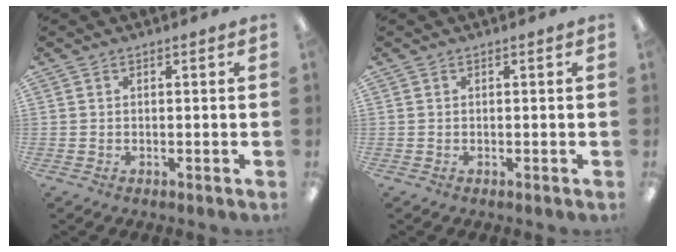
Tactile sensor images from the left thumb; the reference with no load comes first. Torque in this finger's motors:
{"motor_torque": [0.00, 0.00, 0.02, -0.02, 0.00]}